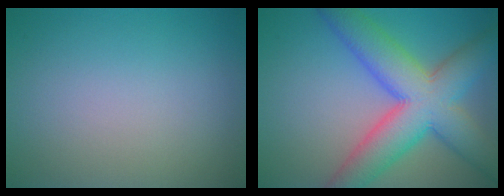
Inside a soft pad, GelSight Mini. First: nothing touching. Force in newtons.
{"total": 9.9, "press": 9.9, "slide": 0.4}